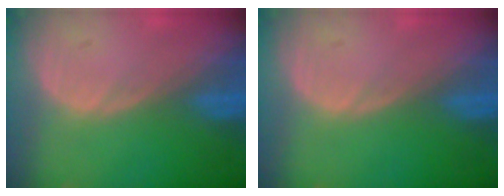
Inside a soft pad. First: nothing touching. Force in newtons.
{"total": 0.0}